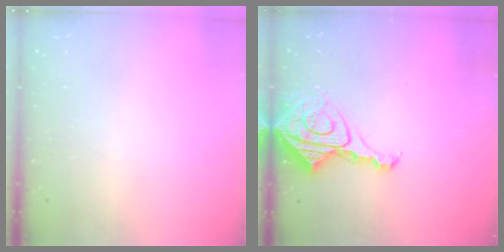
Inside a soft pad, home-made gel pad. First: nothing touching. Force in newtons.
{"total": 11.0, "press": 10.9, "slide": 1.0}